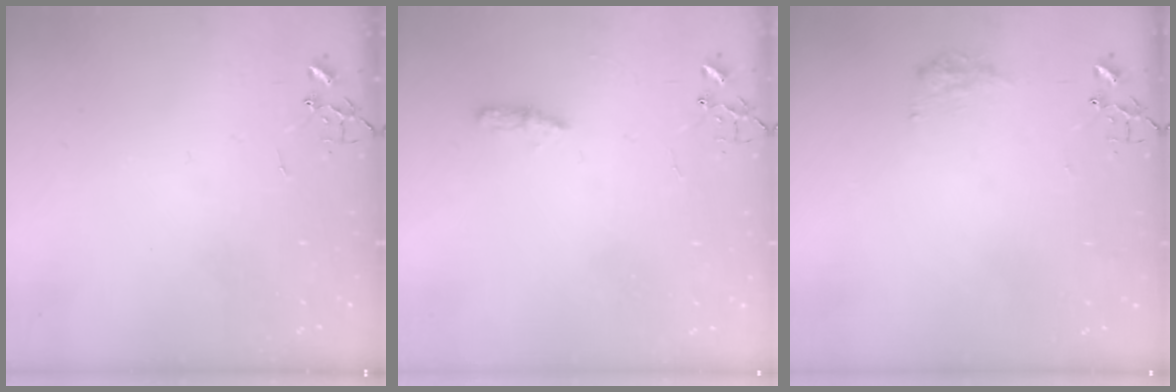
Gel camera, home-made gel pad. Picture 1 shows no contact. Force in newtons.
{"total": 4.9, "press": 4.8, "slide": 0.6}
{"total": 8.0, "press": 8.0, "slide": 0.4}